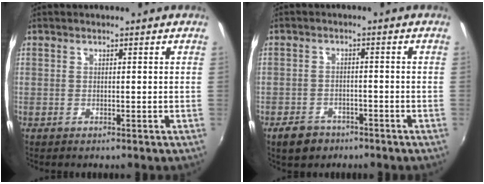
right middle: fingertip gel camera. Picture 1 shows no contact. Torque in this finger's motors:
{"motor_torque": [0.42, -0.32, 0.03, 0.01]}